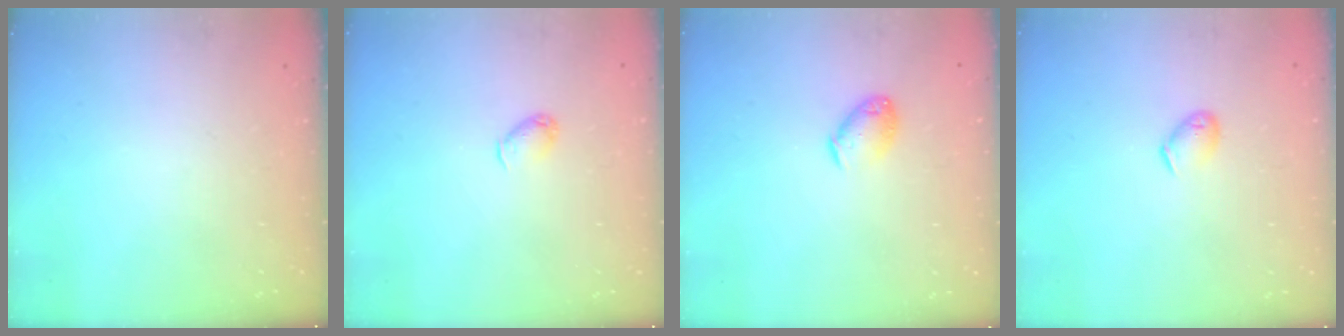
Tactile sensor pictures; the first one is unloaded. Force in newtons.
{"total": 3.6, "press": 3.5, "slide": 0.8}
{"total": 7.8, "press": 7.7, "slide": 1.0}
{"total": 5.6, "press": 5.5, "slide": 1.1}